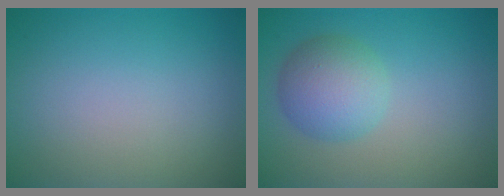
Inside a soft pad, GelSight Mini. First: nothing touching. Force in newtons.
{"total": 4.4, "press": 4.4, "slide": 0.0}